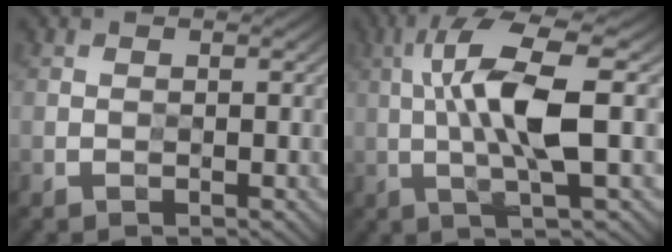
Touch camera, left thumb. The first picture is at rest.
{"total": 10.4, "force": [0.9, 2.4, 10.0], "torque": [-0.195, 0.013, 0.016]}